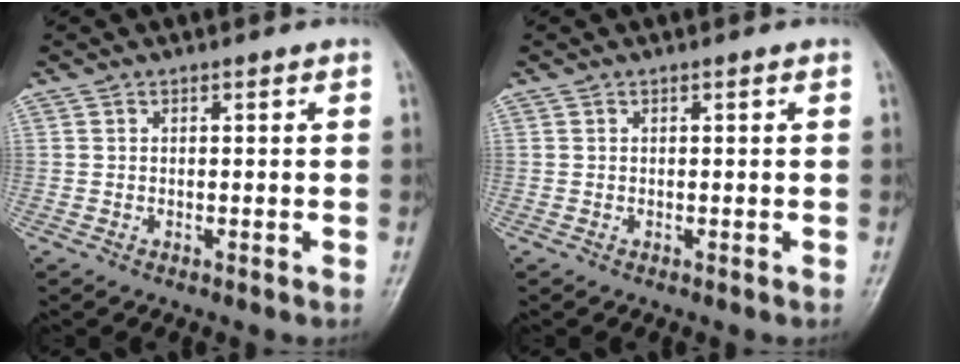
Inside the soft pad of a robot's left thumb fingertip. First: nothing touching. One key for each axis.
{"total": 0.0}